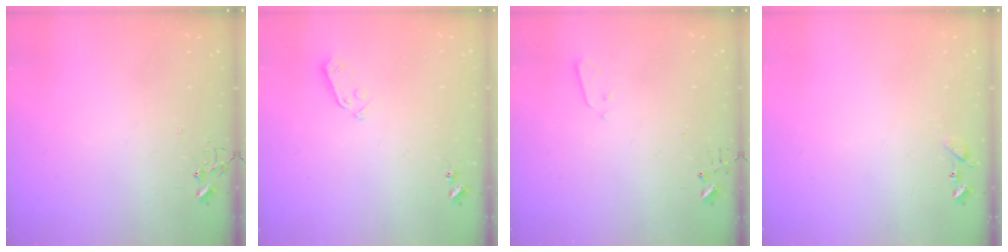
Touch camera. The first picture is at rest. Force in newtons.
{"total": 3.8, "press": 3.7, "slide": 0.8}
{"total": 2.1, "press": 2.1, "slide": 0.3}
{"total": 6.7, "press": 6.6, "slide": 0.8}